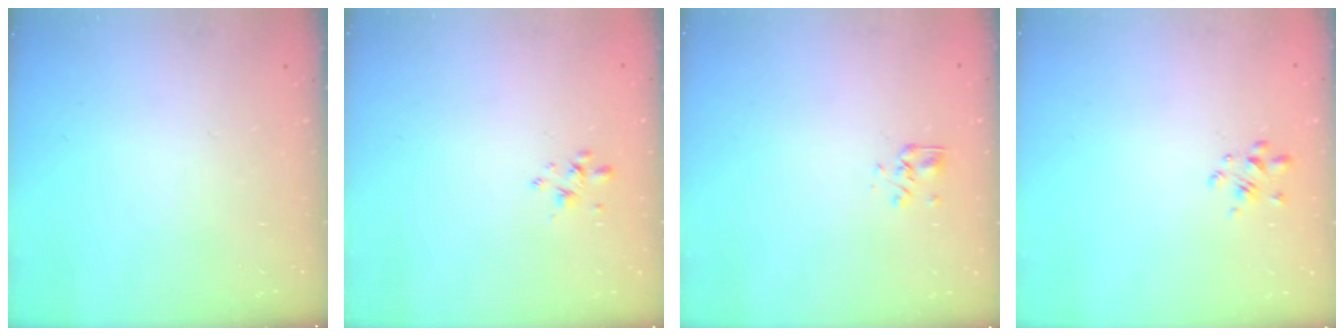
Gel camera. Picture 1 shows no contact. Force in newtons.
{"total": 2.6, "press": 2.4, "slide": 0.8}
{"total": 2.7, "press": 2.4, "slide": 1.2}
{"total": 2.6, "press": 2.4, "slide": 1.0}